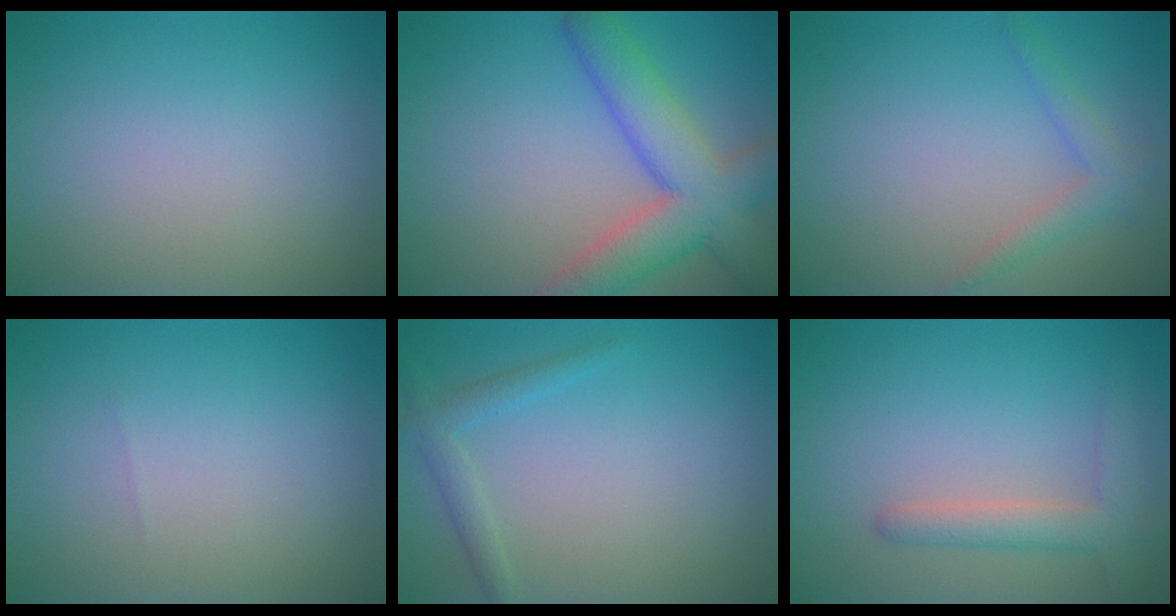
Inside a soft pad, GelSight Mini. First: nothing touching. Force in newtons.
{"total": 7.7, "press": 7.7, "slide": 0.4}
{"total": 1.9, "press": 1.9, "slide": 0.2}
{"total": 0.0}
{"total": 1.8, "press": 1.7, "slide": 0.1}
{"total": 2.9, "press": 2.9, "slide": 0.2}